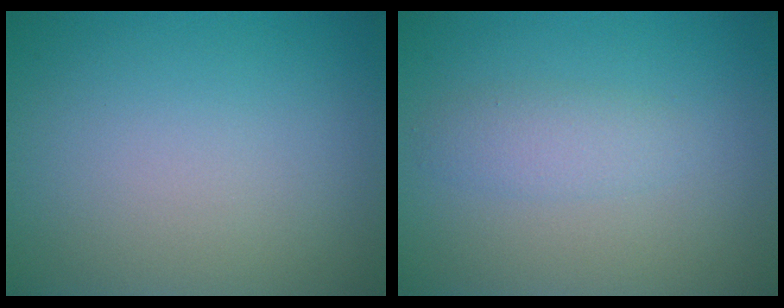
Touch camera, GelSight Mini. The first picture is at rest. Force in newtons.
{"total": 1.8, "press": 1.8, "slide": 0.1}